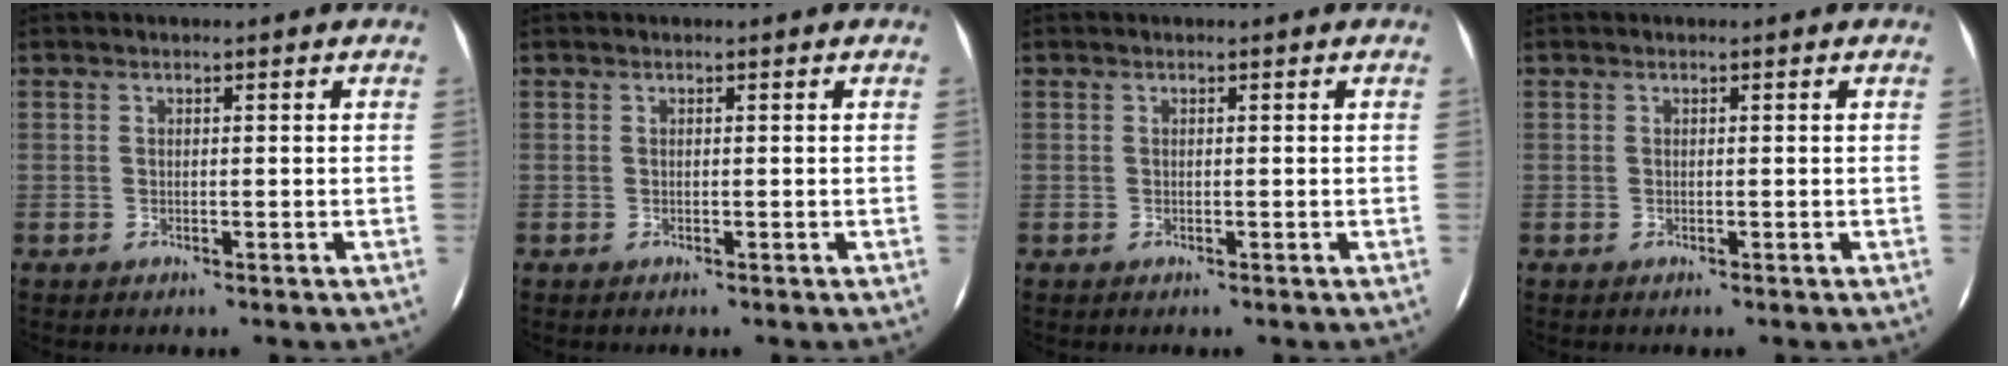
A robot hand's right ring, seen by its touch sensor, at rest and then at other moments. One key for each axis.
{"total": 0.0}
{"total": 0.0}
{"total": 0.0}